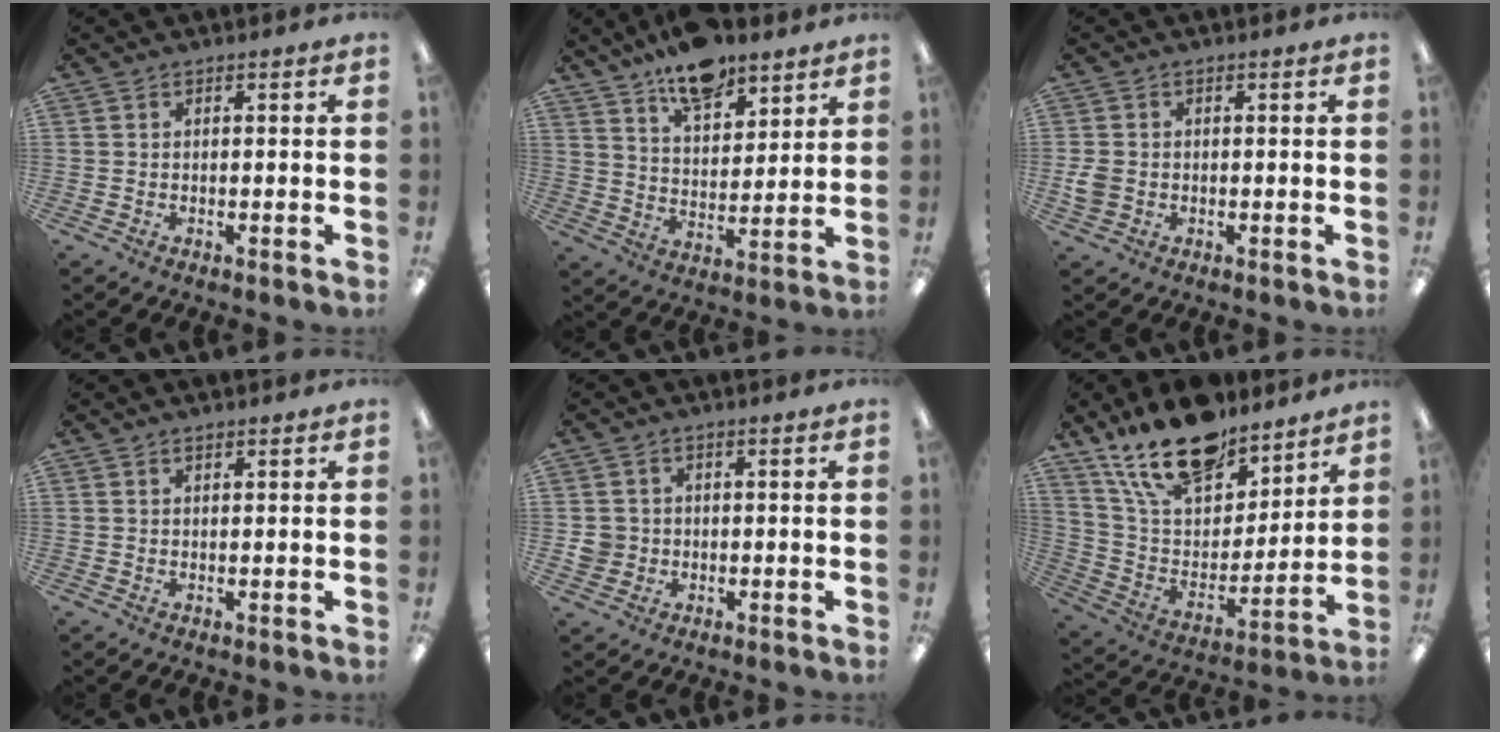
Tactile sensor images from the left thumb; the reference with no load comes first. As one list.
[{"total": 11.8, "force": [9.5, 5.0, 5.0], "torque": [-0.078, -0.053, 0.170]}, {"total": 3.3, "force": [-0.5, 2.8, 1.7], "torque": [-0.018, 0.003, -0.008]}, {"total": 0.8, "force": [0.8, 0.2, 0.2], "torque": [-0.005, -0.001, 0.015]}, {"total": 3.6, "force": [-0.1, 3.5, 0.7], "torque": [-0.009, 0.005, -0.002]}, {"total": 20.1, "force": [15.4, 8.9, 9.4], "torque": [-0.177, -0.089, 0.274]}]